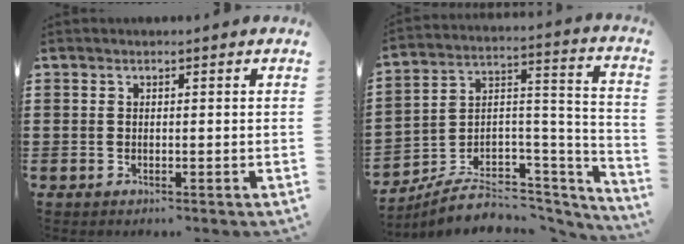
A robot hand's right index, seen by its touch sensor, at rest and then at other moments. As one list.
[{"total": 6.2, "force": [-4.8, 3.6, 1.9], "torque": [-0.029, 0.005, -0.084]}]